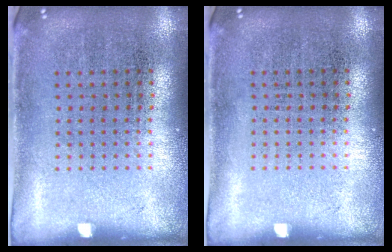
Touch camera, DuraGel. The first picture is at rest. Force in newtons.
{"total": 0.0}